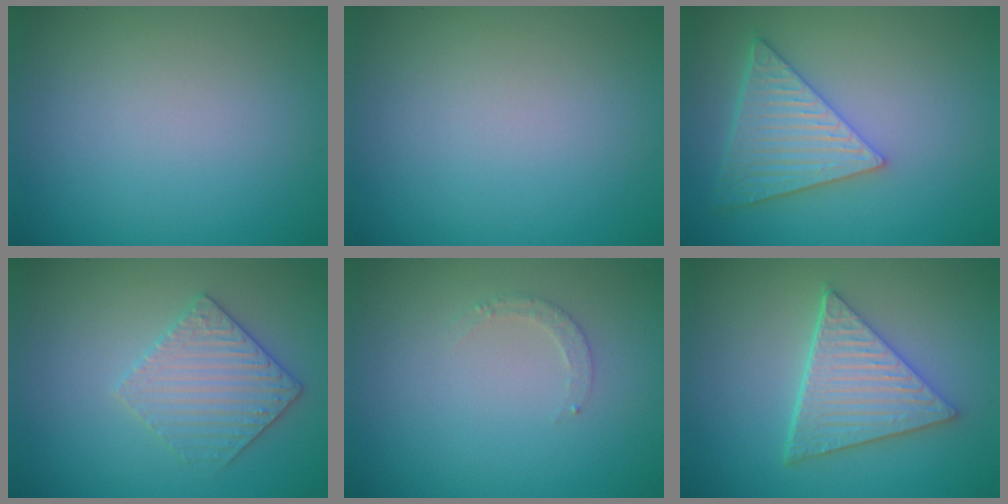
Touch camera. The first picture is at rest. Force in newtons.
{"total": 0.0}
{"total": 6.0, "press": 4.9, "slide": 3.4}
{"total": 3.2, "press": 3.0, "slide": 1.1}
{"total": 1.3, "press": 1.2, "slide": 0.2}
{"total": 5.6, "press": 4.5, "slide": 3.3}